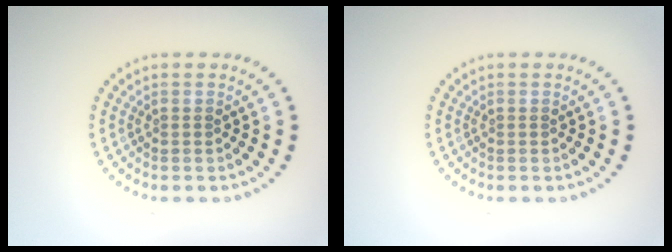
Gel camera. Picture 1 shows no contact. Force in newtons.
{"total": 0.0}